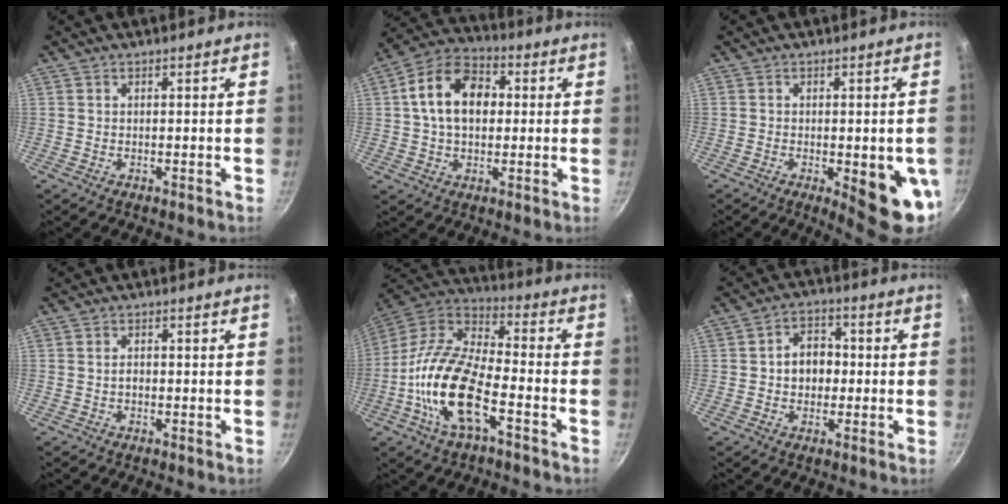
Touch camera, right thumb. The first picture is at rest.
{"total": 13.7, "force": [1.8, 9.5, 9.8], "torque": [-0.136, 0.023, 0.013]}
{"total": 11.4, "force": [-2.7, 3.6, 10.5], "torque": [-0.104, -0.003, -0.026]}
{"total": 1.2, "force": [-0.2, 0.8, 0.8], "torque": [-0.012, 0.005, -0.004]}
{"total": 18.8, "force": [-6.6, 8.3, 15.5], "torque": [-0.294, 0.044, -0.144]}
{"total": 7.0, "force": [-0.2, 5.5, 4.3], "torque": [-0.029, 0.017, -0.009]}